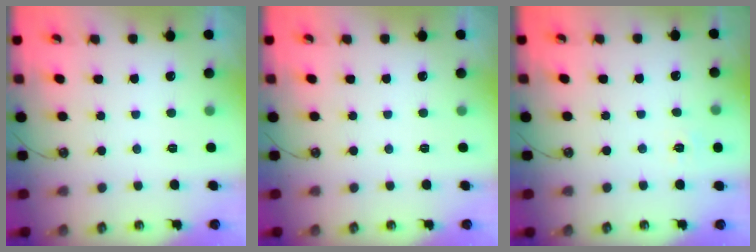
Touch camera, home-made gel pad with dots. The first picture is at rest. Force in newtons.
{"total": 0.0}
{"total": 4.4, "press": 4.4, "slide": 0.5}